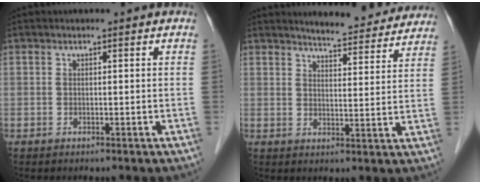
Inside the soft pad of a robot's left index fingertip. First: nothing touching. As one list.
[{"total": 11.7, "force": [11.2, 1.8, 3.2], "torque": [-0.031, -0.018, 0.126]}]